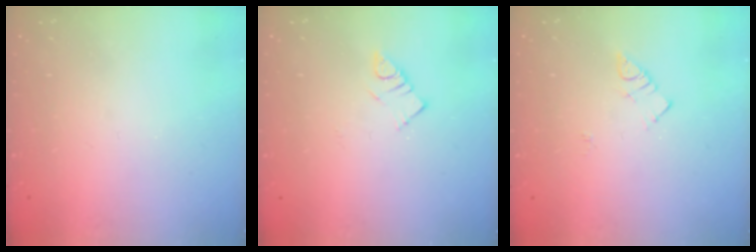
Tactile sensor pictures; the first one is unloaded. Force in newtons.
{"total": 3.8, "press": 3.7, "slide": 0.5}
{"total": 4.1, "press": 4.0, "slide": 0.7}